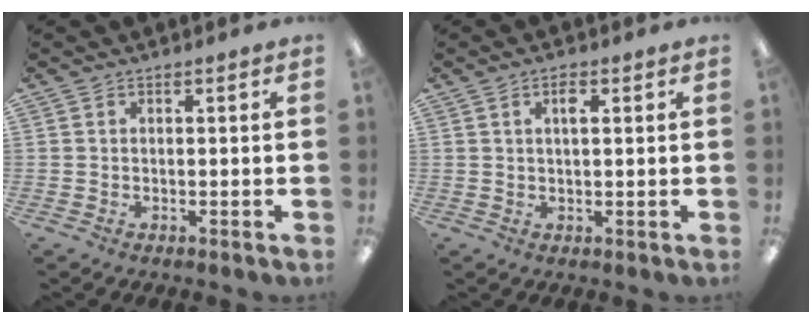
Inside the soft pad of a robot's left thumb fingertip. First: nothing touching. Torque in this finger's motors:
{"motor_torque": [-0.35, 0.18, -0.22, -0.26, 0.08]}